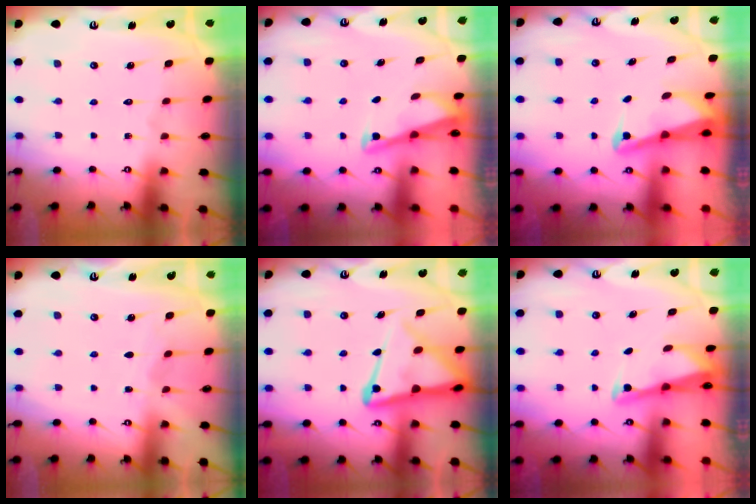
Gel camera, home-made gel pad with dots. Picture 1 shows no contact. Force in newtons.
{"total": 2.9, "press": 2.9, "slide": 0.3}
{"total": 2.5, "press": 2.4, "slide": 0.6}
{"total": 2.9, "press": 2.9, "slide": 0.4}
{"total": 12.6, "press": 12.5, "slide": 1.2}
{"total": 2.8, "press": 2.8, "slide": 0.1}